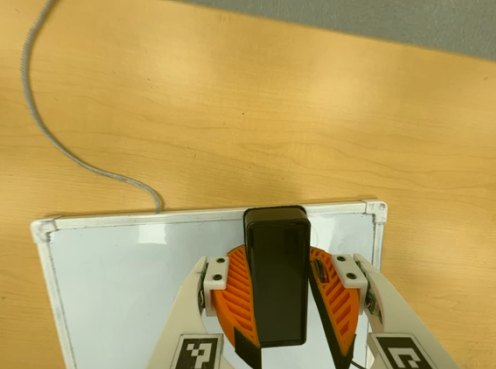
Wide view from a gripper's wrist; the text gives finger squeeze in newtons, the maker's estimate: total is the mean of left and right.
{"total": 12.7, "left": 14.4, "right": 11.0}